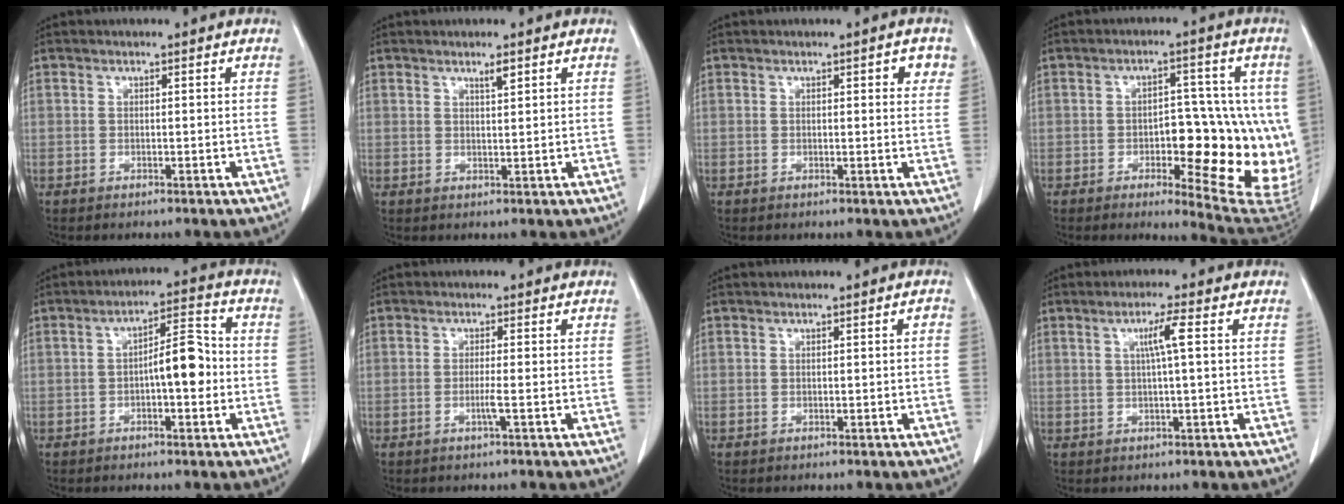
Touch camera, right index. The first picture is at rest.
{"total": 1.5, "force": [1.1, 0.1, 1.1], "torque": [-0.021, -0.003, 0.020]}
{"total": 2.5, "force": [1.1, 0.8, 2.1], "torque": [-0.018, 0.001, 0.010]}
{"total": 15.8, "force": [-1.9, 5.3, 14.8], "torque": [-0.146, 0.006, -0.009]}
{"total": 6.7, "force": [-1.0, 1.8, 6.4], "torque": [-0.099, 0.022, -0.017]}
{"total": 1.8, "force": [-0.6, -0.4, 1.6], "torque": [-0.032, -0.002, -0.014]}
{"total": 0.5, "force": [0.0, 0.2, 0.5], "torque": [-0.005, 0.001, 0.001]}
{"total": 3.6, "force": [0.8, -0.5, 3.5], "torque": [-0.064, 0.003, 0.014]}